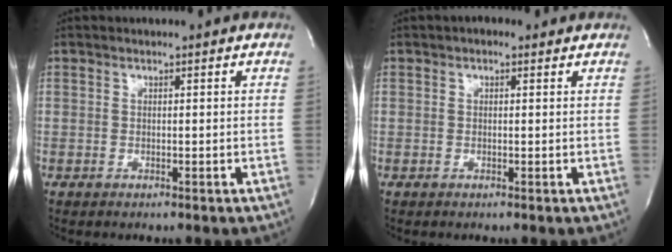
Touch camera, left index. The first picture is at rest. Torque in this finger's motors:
{"motor_torque": [0.42, -0.60, 0.10, 0.00]}